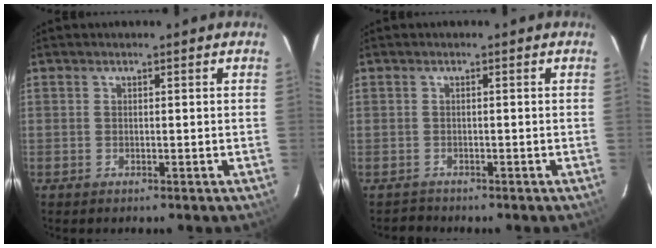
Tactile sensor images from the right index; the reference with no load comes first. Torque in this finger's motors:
{"motor_torque": [-1.48, 0.23, -1.05, -0.21]}